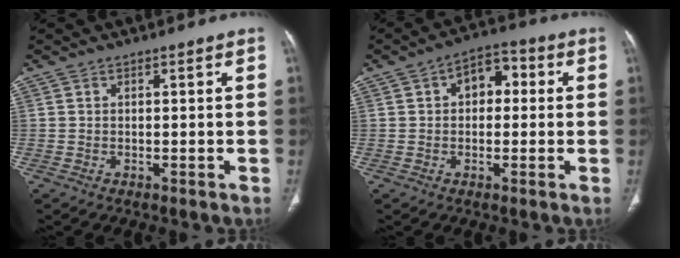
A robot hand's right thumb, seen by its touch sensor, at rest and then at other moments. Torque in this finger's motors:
{"motor_torque": [-0.42, 0.67, -0.11, -0.01, 0.10]}